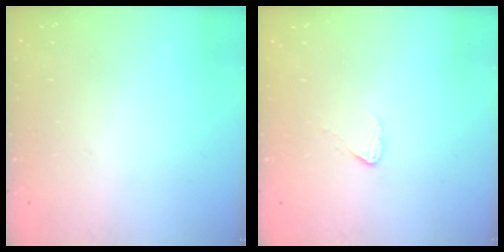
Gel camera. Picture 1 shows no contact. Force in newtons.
{"total": 2.7, "press": 2.7, "slide": 0.3}